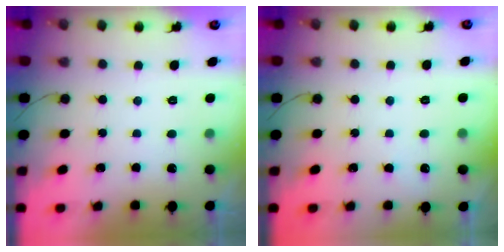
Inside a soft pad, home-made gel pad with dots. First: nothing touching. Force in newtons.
{"total": 1.7, "press": 1.7, "slide": 0.3}